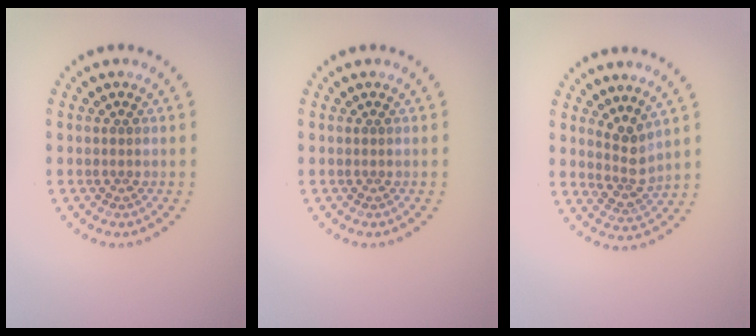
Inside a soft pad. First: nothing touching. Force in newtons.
{"total": 0.0}
{"total": 2.7, "press": 2.1, "slide": 1.7}